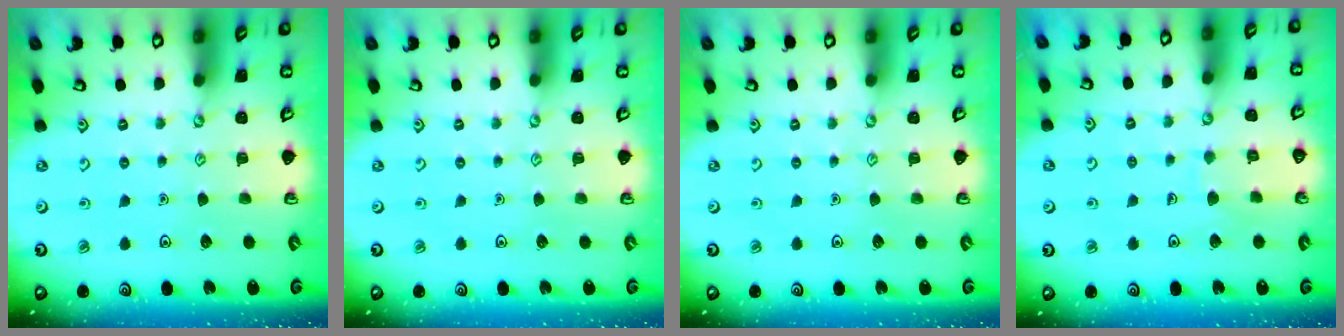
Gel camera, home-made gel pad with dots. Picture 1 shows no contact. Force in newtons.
{"total": 0.0}
{"total": 0.0}
{"total": 5.3, "press": 5.3, "slide": 0.4}